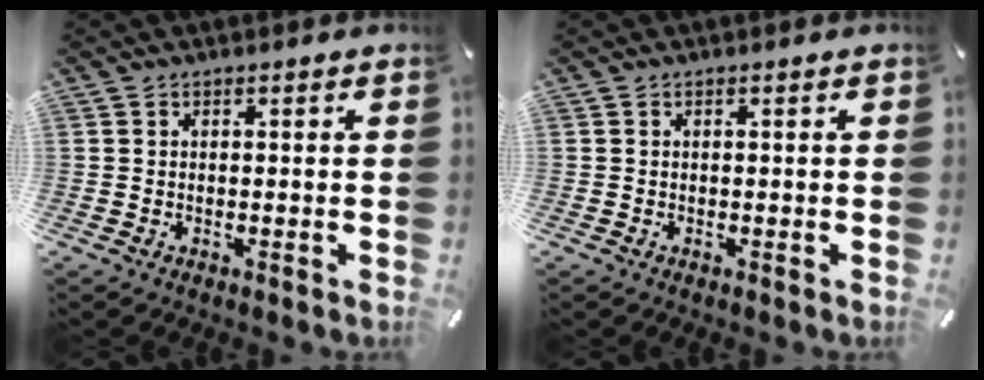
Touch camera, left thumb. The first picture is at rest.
{"total": 0.0}